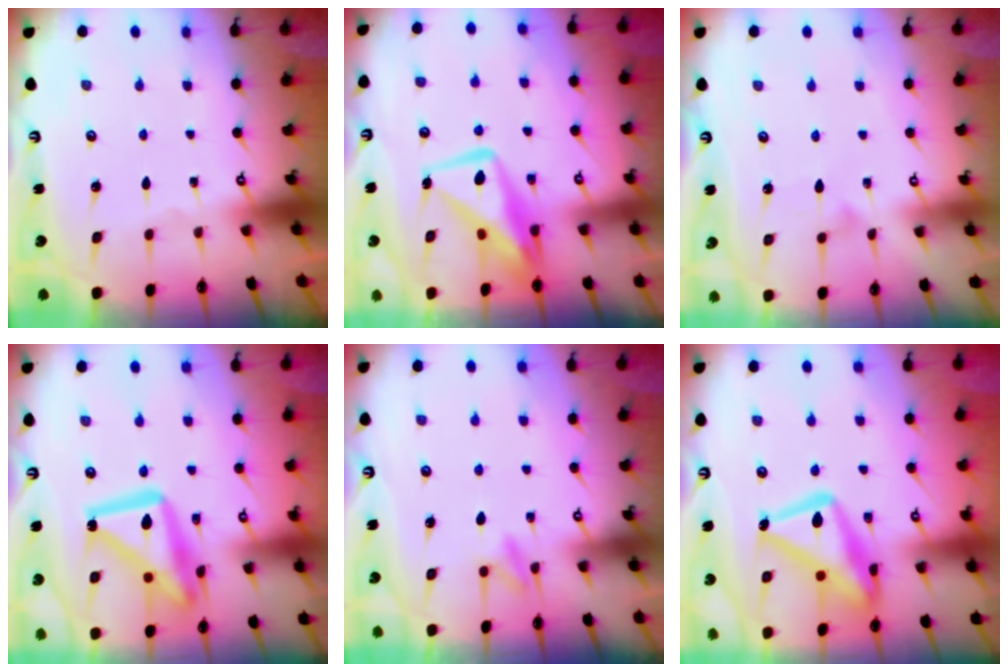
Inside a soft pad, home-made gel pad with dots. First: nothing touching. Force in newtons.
{"total": 11.3, "press": 11.2, "slide": 1.3}
{"total": 4.3, "press": 4.2, "slide": 0.3}
{"total": 18.7, "press": 18.6, "slide": 1.7}
{"total": 7.2, "press": 7.1, "slide": 0.6}
{"total": 19.3, "press": 19.2, "slide": 1.5}